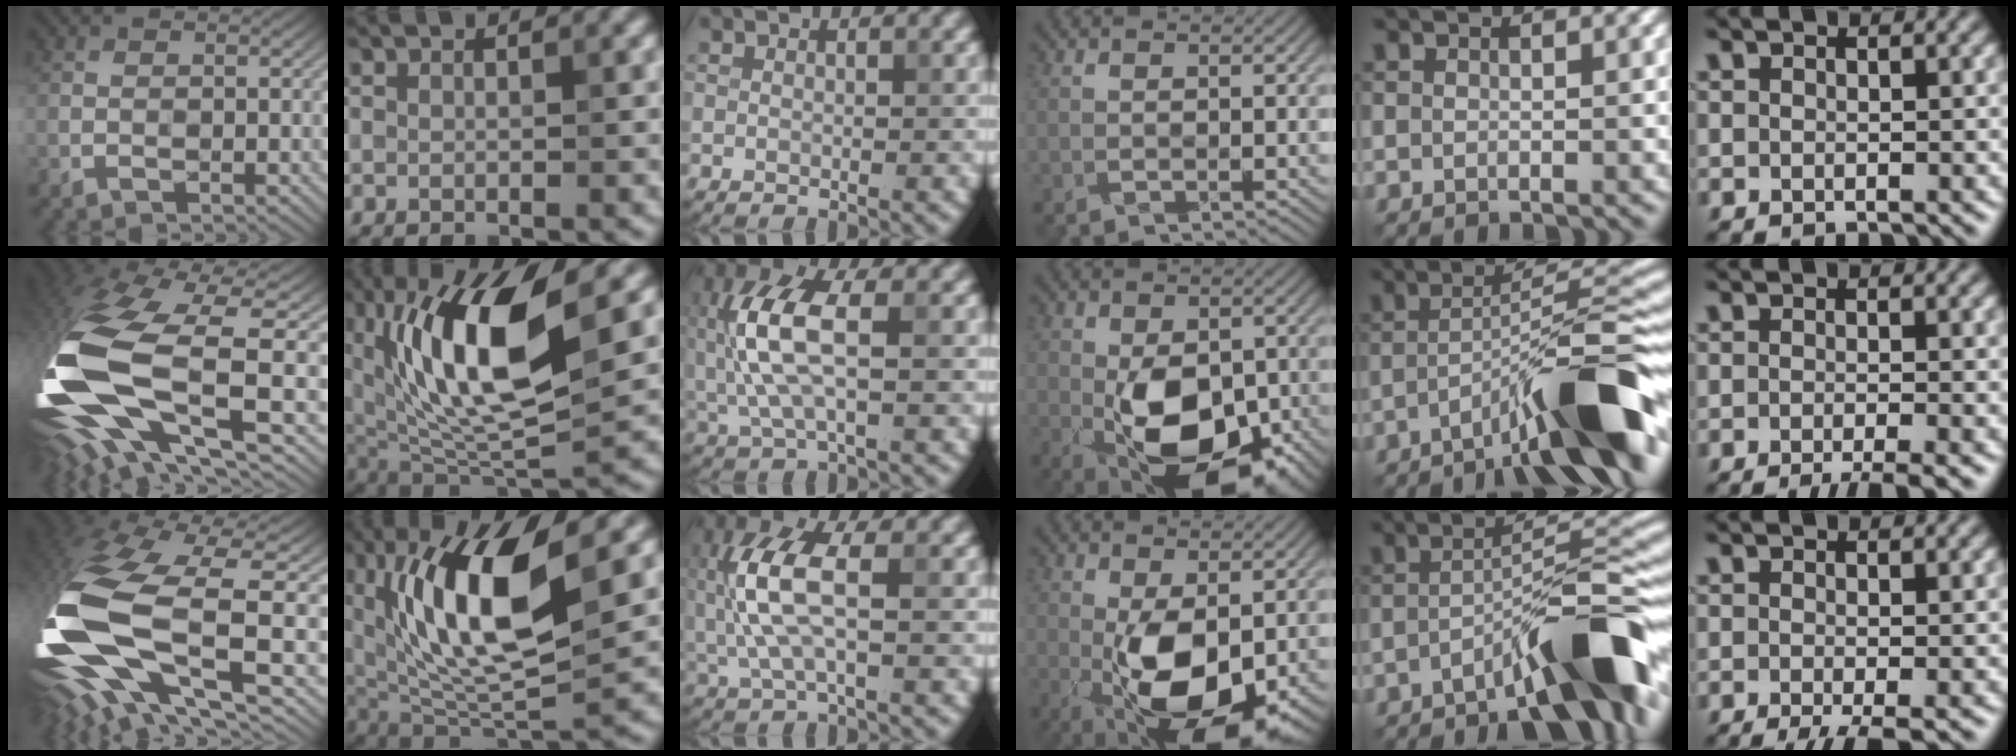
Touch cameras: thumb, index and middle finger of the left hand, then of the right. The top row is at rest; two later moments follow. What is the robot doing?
{"motion": "wrap", "object": "ethernet cable"}